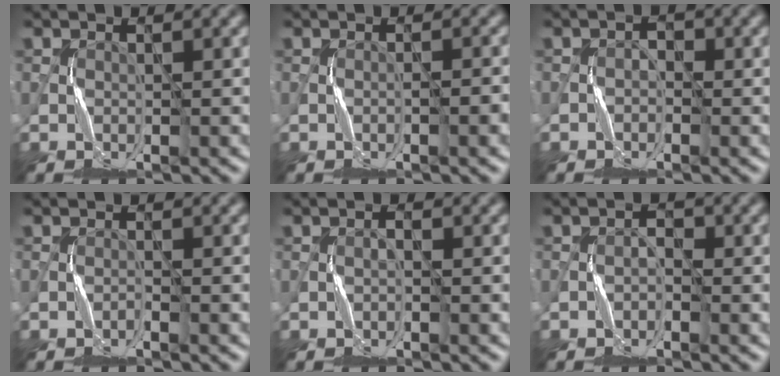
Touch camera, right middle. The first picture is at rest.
{"total": 1.4, "force": [-0.5, 0.2, 1.3], "torque": [-0.018, 0.004, -0.007]}
{"total": 1.3, "force": [-0.6, 1.1, 0.5], "torque": [0.008, 0.007, -0.015]}
{"total": 0.5, "force": [-0.5, 0.0, -0.1], "torque": [0.002, 0.003, -0.010]}
{"total": 0.6, "force": [-0.3, 0.3, 0.4], "torque": [-0.005, 0.002, -0.005]}
{"total": 1.1, "force": [-0.6, 0.8, 0.5], "torque": [0.006, 0.007, -0.015]}